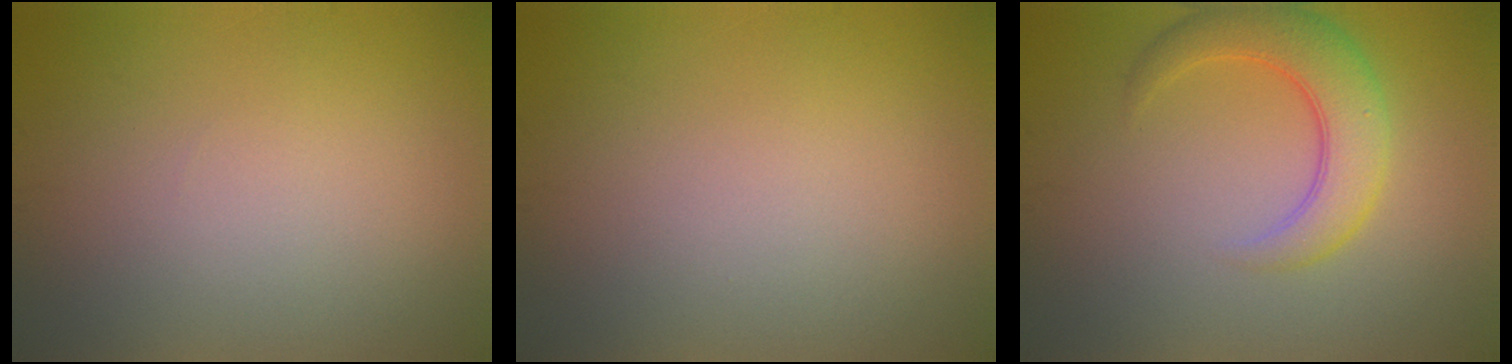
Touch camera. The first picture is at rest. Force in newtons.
{"total": 0.0}
{"total": 5.0, "press": 5.0, "slide": 0.3}